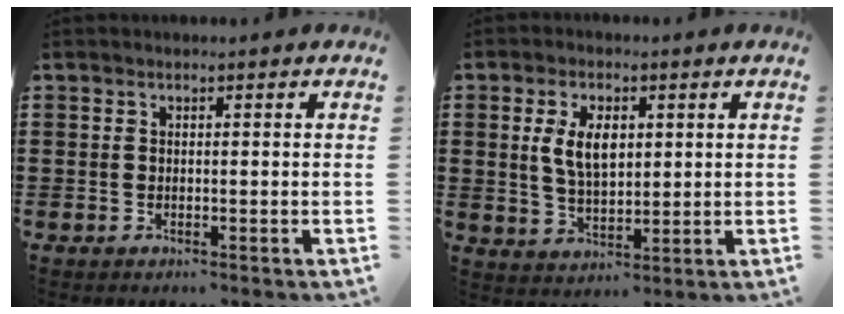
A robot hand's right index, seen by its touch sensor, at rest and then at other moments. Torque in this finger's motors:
{"motor_torque": [1.28, -0.12, 0.73, 0.15]}